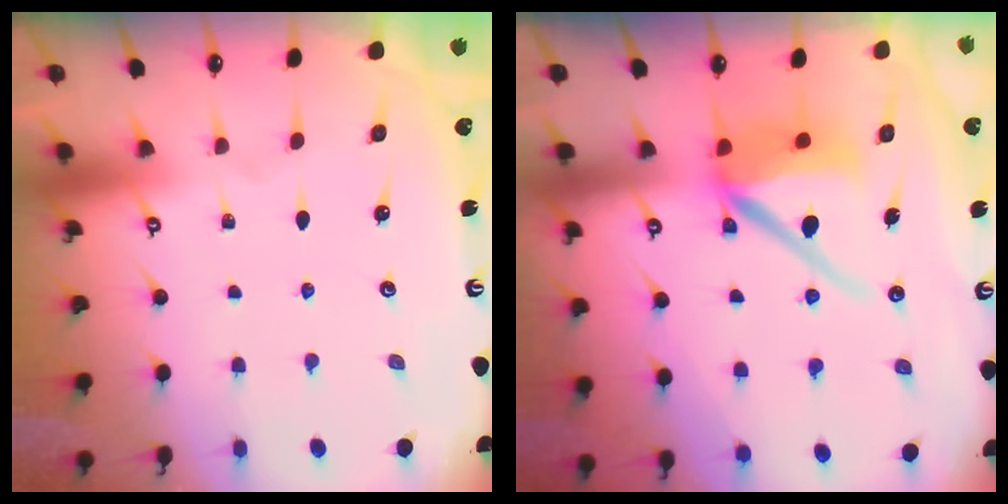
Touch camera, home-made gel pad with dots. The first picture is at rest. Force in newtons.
{"total": 10.3, "press": 10.2, "slide": 1.2}